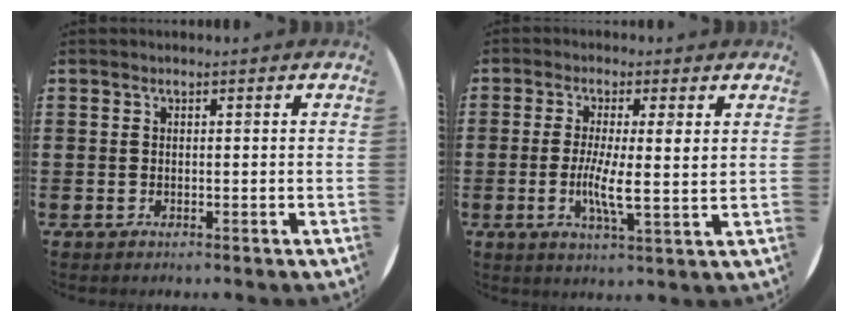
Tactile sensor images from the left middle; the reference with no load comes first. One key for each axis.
{"total": 5.1, "fx": 0.3, "fy": 0.6, "fz": 5.1, "tx": -0.093, "ty": -0.003, "tz": 0.002}